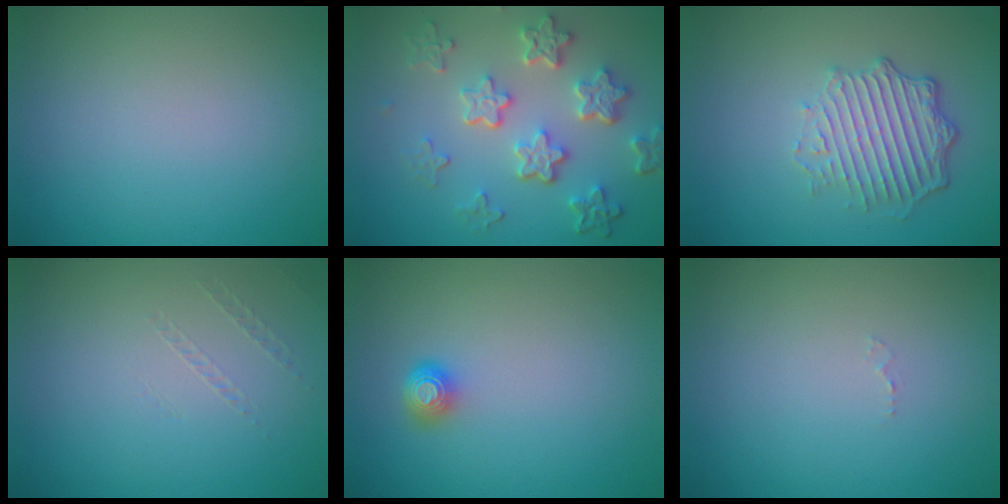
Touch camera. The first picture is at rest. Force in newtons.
{"total": 6.0, "press": 4.4, "slide": 4.0}
{"total": 4.9, "press": 3.7, "slide": 3.2}
{"total": 0.5, "press": 0.2, "slide": 0.5}
{"total": 1.6, "press": 1.3, "slide": 0.9}
{"total": 0.5, "press": 0.5, "slide": 0.1}